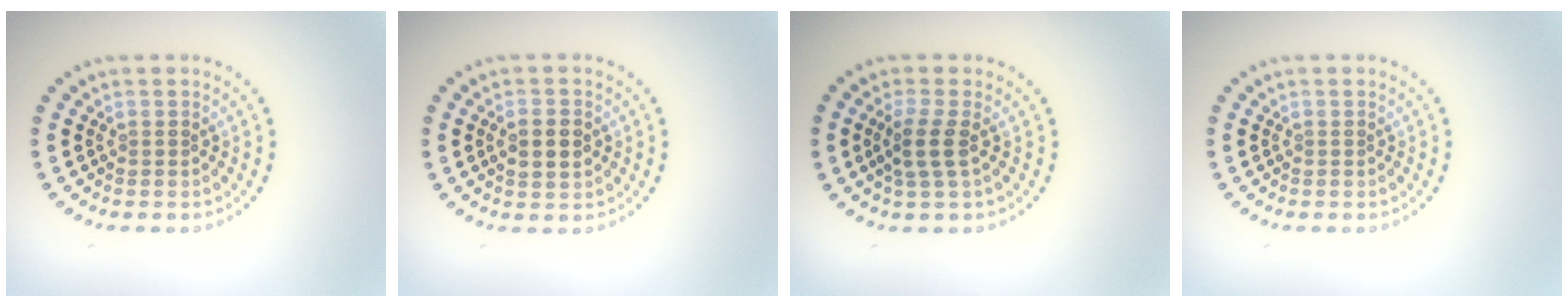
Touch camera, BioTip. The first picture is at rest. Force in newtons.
{"total": 2.4, "press": 2.4, "slide": 0.2}
{"total": 2.3, "press": 1.9, "slide": 1.3}
{"total": 0.0}